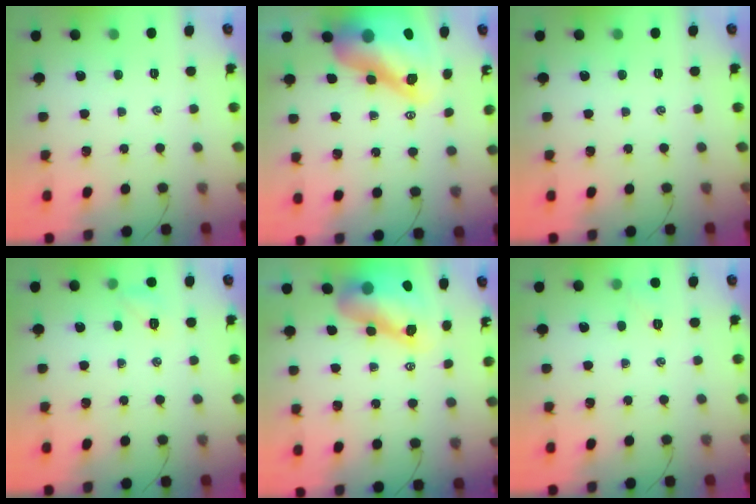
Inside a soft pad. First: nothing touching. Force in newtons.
{"total": 17.0, "press": 16.3, "slide": 5.1}
{"total": 0.0}
{"total": 6.2, "press": 6.0, "slide": 1.3}
{"total": 11.9, "press": 11.4, "slide": 3.4}
{"total": 4.7, "press": 4.5, "slide": 1.1}